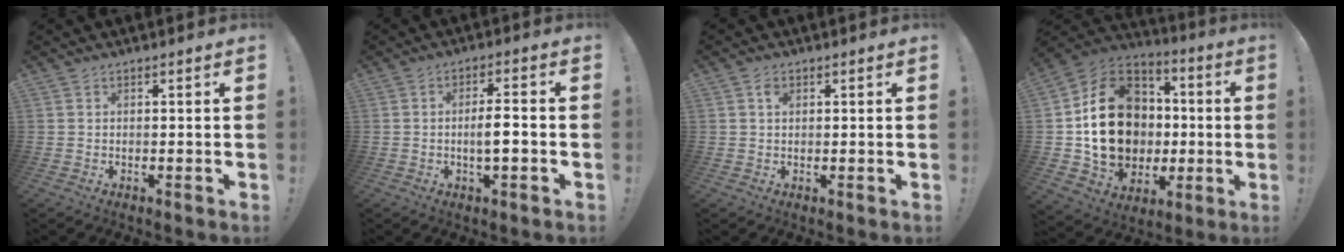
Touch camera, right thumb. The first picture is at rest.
{"total": 5.5, "force": [-1.4, 1.1, 5.2], "torque": [-0.089, 0.002, -0.031]}
{"total": 1.4, "force": [0.6, 1.1, 0.7], "torque": [-0.009, 0.002, 0.010]}
{"total": 22.4, "force": [-0.1, 18.7, 12.3], "torque": [-0.187, 0.021, 0.039]}